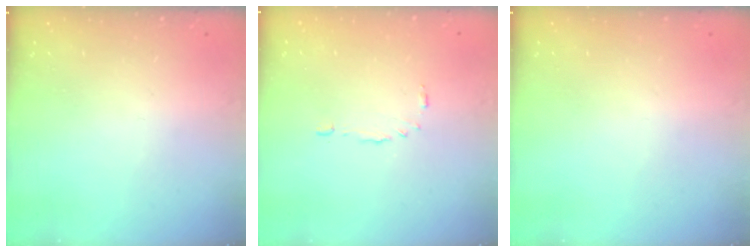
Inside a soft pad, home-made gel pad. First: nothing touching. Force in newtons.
{"total": 3.6, "press": 3.6, "slide": 0.4}
{"total": 0.0}